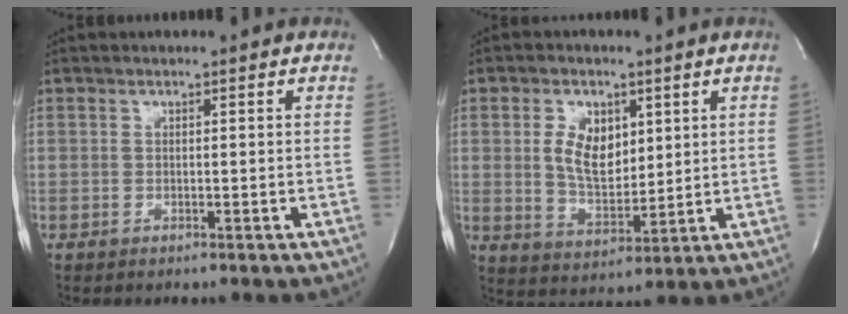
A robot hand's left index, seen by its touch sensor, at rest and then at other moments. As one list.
[{"total": 7.9, "force": [2.2, 4.7, 6.0], "torque": [-0.115, 0.002, 0.049]}]